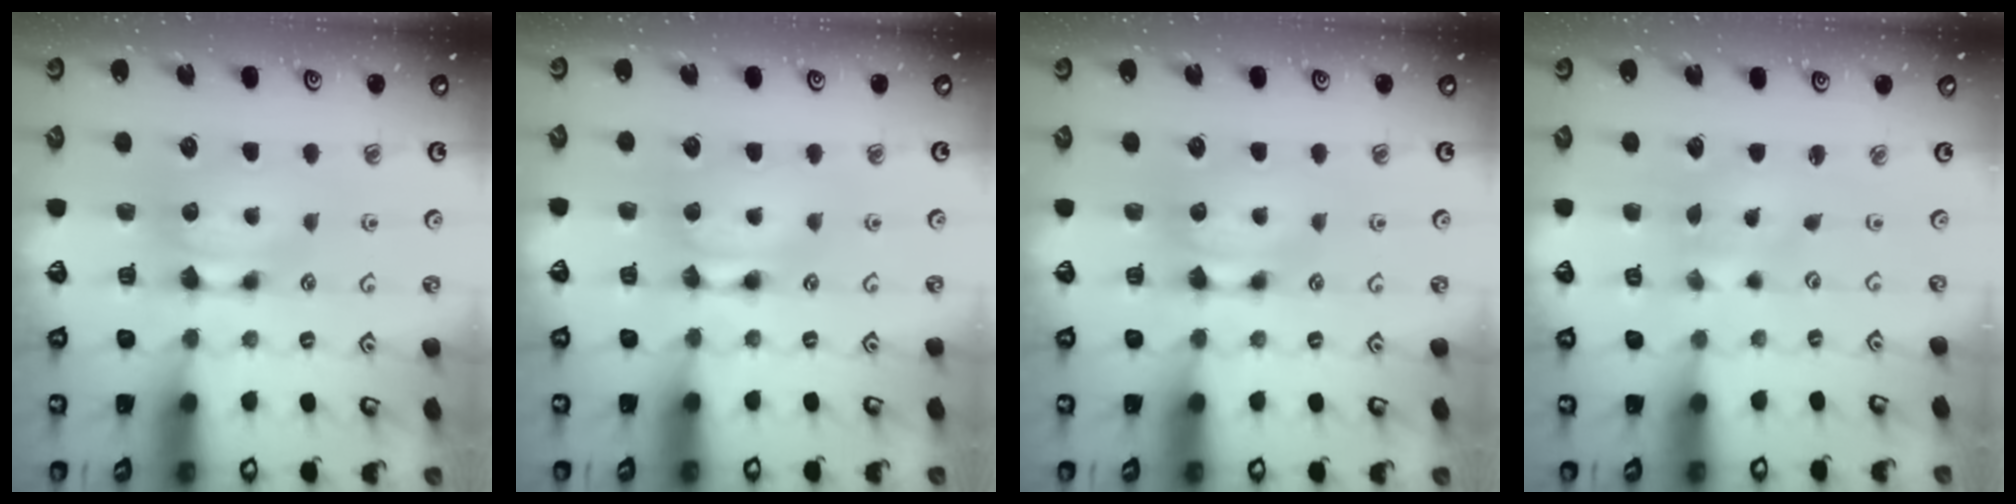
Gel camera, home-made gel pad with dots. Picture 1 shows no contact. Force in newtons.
{"total": 1.7, "press": 1.7, "slide": 0.1}
{"total": 0.0}
{"total": 3.9, "press": 3.8, "slide": 0.8}